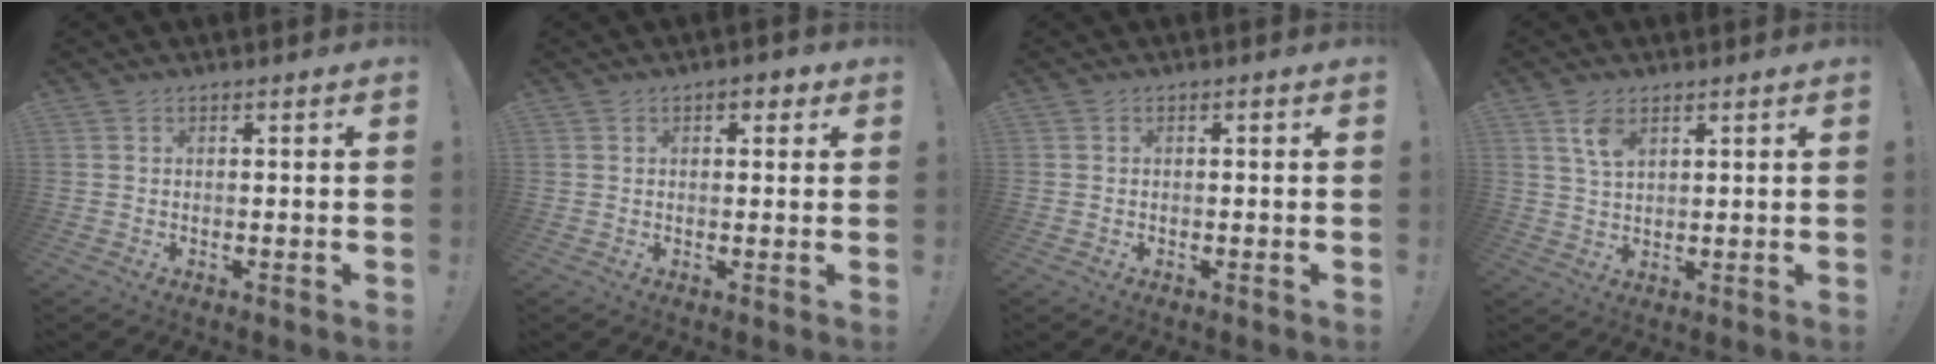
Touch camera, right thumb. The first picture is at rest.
{"total": 2.9, "force": [1.1, 1.8, 1.9], "torque": [-0.016, 0.000, 0.015]}
{"total": 0.7, "force": [-0.6, 0.3, 0.1], "torque": [-0.008, 0.004, -0.010]}
{"total": 5.9, "force": [3.2, 3.4, 3.6], "torque": [-0.055, -0.014, 0.058]}